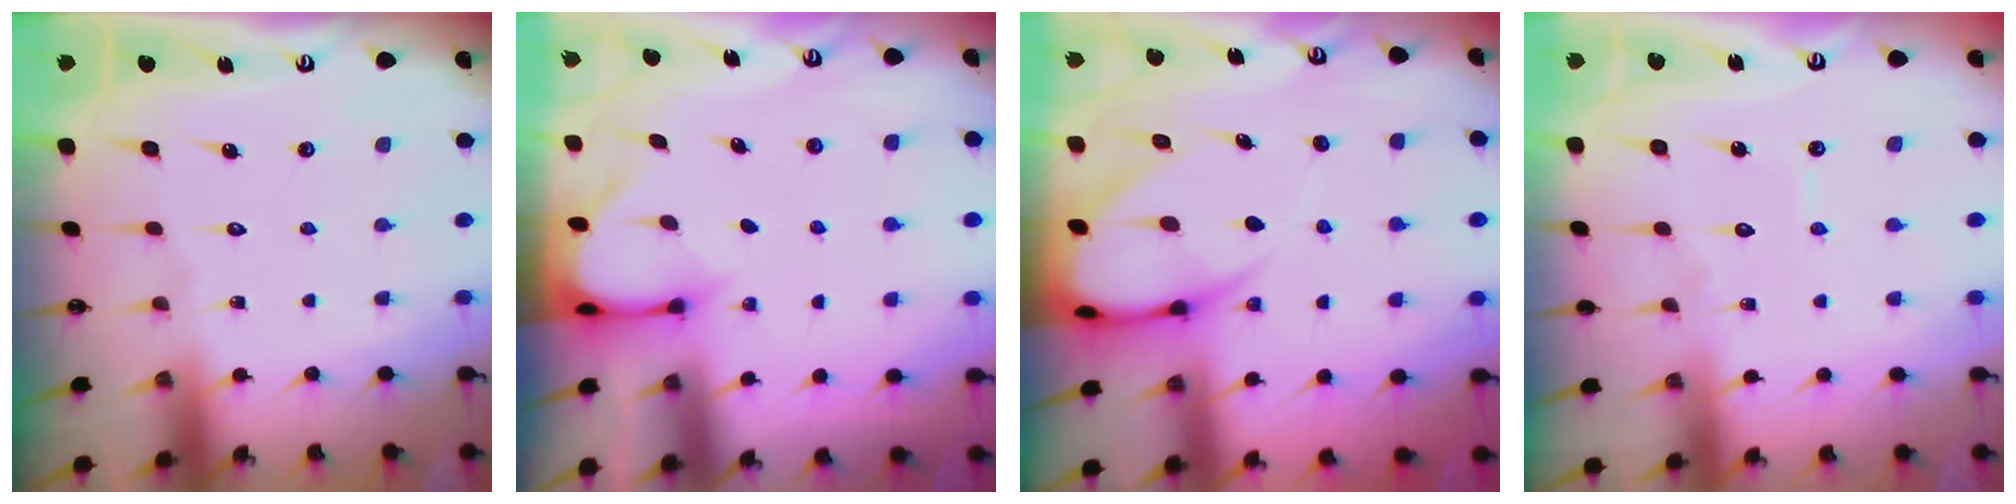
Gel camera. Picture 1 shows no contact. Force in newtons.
{"total": 3.4, "press": 3.4, "slide": 0.3}
{"total": 10.2, "press": 10.2, "slide": 1.2}
{"total": 4.6, "press": 4.6, "slide": 0.5}